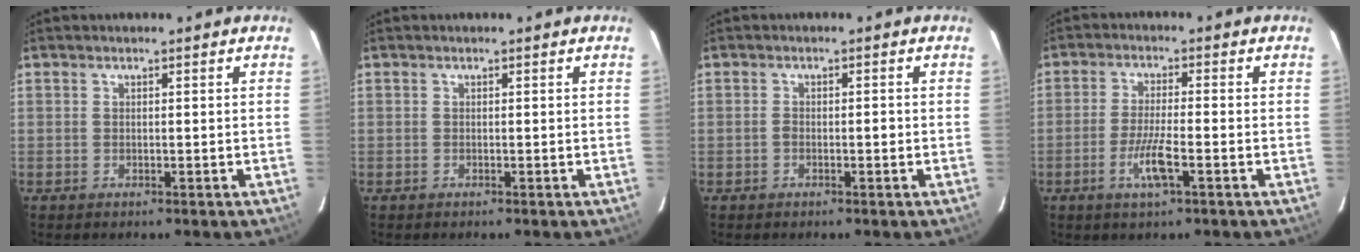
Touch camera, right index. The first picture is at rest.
{"total": 0.0}
{"total": 1.2, "force": [-0.4, 0.5, 1.1], "torque": [-0.016, 0.003, -0.006]}
{"total": 5.5, "force": [-2.2, 0.3, 5.0], "torque": [-0.096, -0.007, -0.043]}